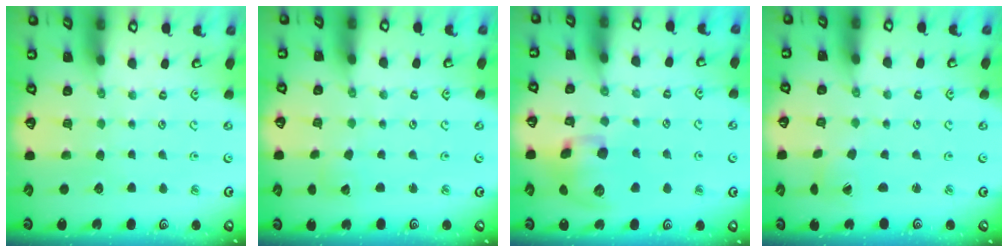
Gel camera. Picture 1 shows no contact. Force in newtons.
{"total": 2.9, "press": 2.9, "slide": 0.3}
{"total": 13.0, "press": 12.9, "slide": 2.0}
{"total": 1.3, "press": 1.3, "slide": 0.0}